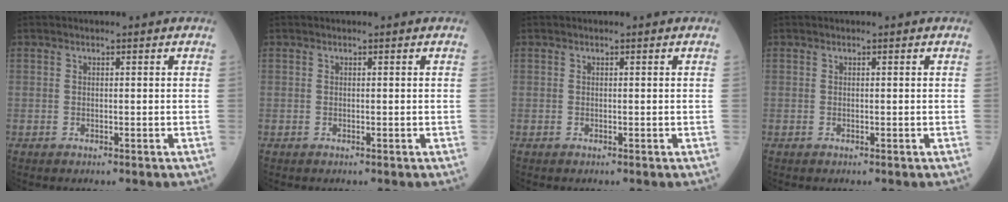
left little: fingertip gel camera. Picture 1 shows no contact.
{"total": 0.0}
{"total": 0.0}
{"total": 0.0}